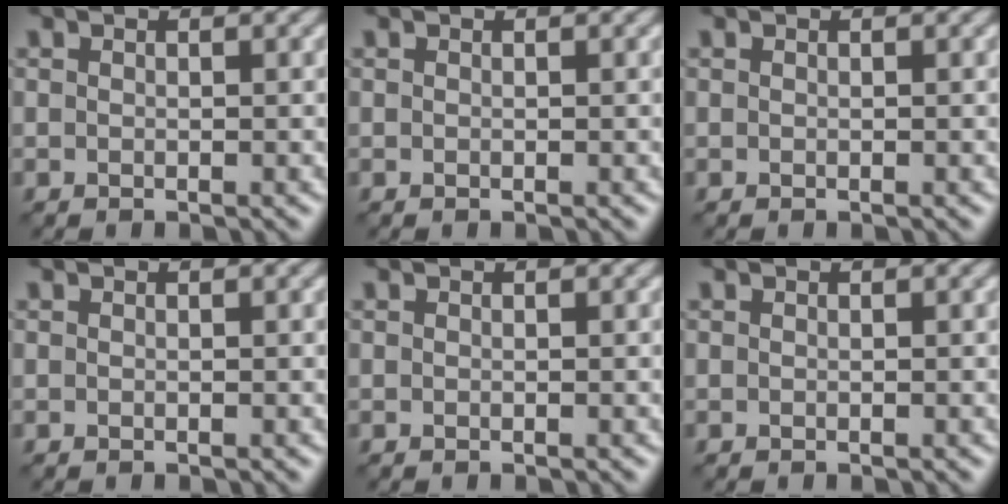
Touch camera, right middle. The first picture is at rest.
{"total": 0.0}
{"total": 0.0}
{"total": 0.0}
{"total": 0.0}
{"total": 0.0}